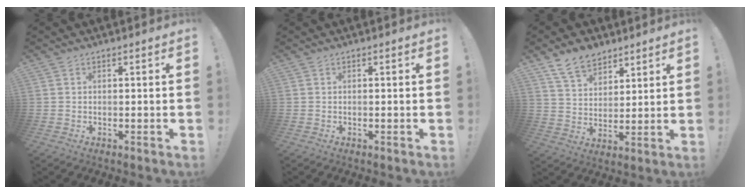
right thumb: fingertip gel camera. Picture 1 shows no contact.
{"total": 0.0}
{"total": 10.1, "force": [7.6, 5.7, 3.3], "torque": [-0.066, -0.044, 0.149]}